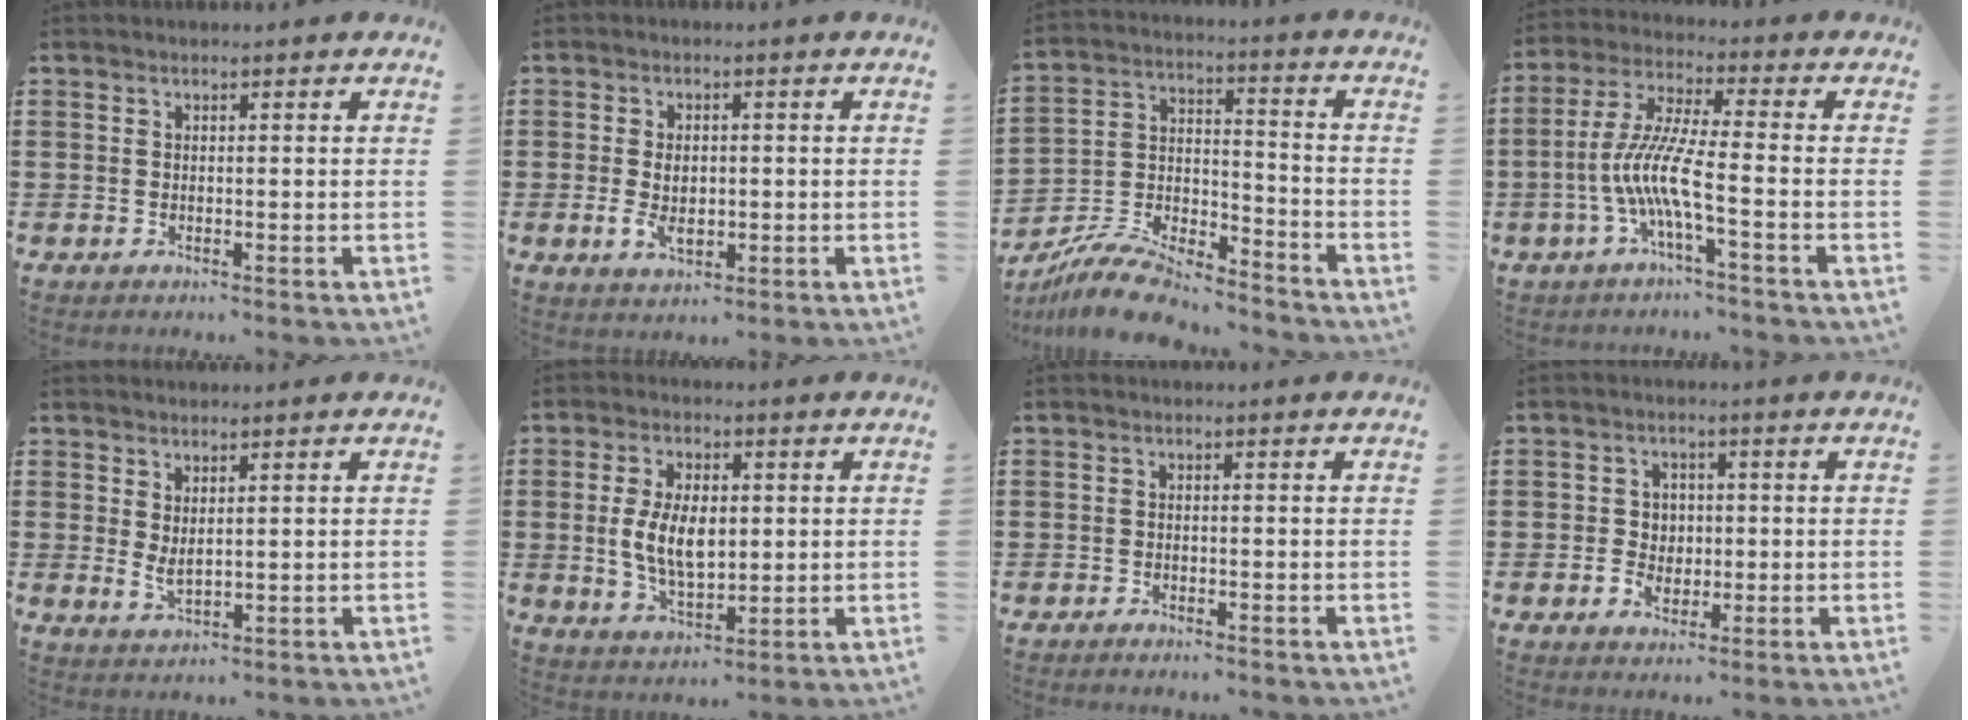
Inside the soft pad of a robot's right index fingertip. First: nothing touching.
{"total": 3.9, "force": [-0.3, 2.5, 3.1], "torque": [-0.059, 0.003, -0.010]}
{"total": 9.6, "force": [-8.9, 1.6, 3.3], "torque": [-0.069, 0.019, -0.175]}
{"total": 8.9, "force": [-3.2, 1.0, 8.2], "torque": [-0.189, -0.019, -0.069]}
{"total": 2.3, "force": [1.1, 0.9, 1.8], "torque": [-0.042, -0.002, 0.019]}
{"total": 7.9, "force": [0.3, 4.2, 6.6], "torque": [-0.140, 0.003, -0.001]}
{"total": 0.8, "force": [-0.8, 0.0, 0.0], "torque": [-0.002, 0.001, -0.018]}
{"total": 3.2, "force": [-0.5, 3.1, 0.9], "torque": [-0.028, 0.010, -0.015]}